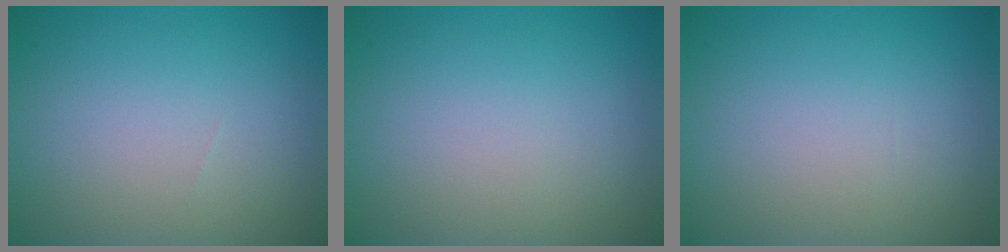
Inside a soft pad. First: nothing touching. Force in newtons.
{"total": 0.0}
{"total": 0.0}